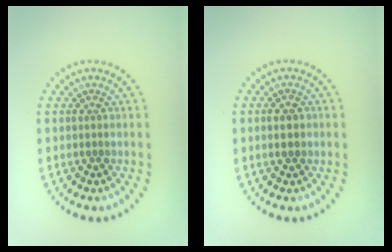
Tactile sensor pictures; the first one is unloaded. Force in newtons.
{"total": 2.2, "press": 2.2, "slide": 0.1}